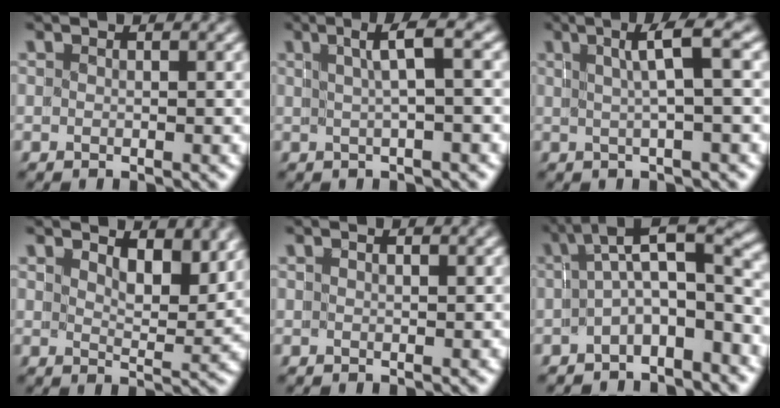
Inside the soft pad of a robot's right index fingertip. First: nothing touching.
{"total": 2.6, "force": [0.8, -0.5, 2.4], "torque": [-0.027, 0.015, 0.014]}
{"total": 3.3, "force": [1.2, -0.7, 3.0], "torque": [-0.035, 0.020, 0.017]}
{"total": 3.7, "force": [3.1, 0.9, 1.8], "torque": [-0.019, -0.014, 0.051]}
{"total": 0.5, "force": [0.4, 0.3, 0.2], "torque": [-0.002, 0.007, 0.003]}
{"total": 6.1, "force": [-1.3, 3.3, 5.0], "torque": [-0.062, -0.008, -0.021]}